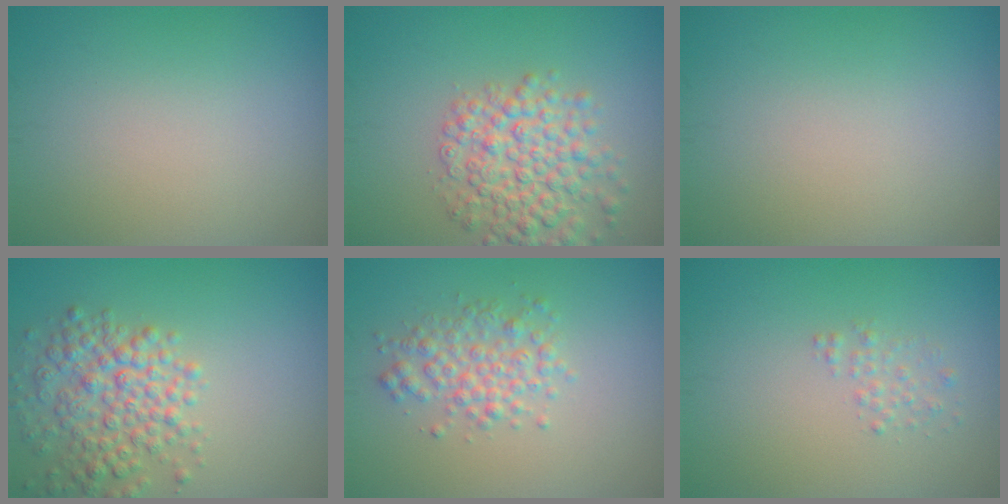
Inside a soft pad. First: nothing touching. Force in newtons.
{"total": 5.7, "press": 5.7, "slide": 0.2}
{"total": 0.0}
{"total": 5.0, "press": 5.0, "slide": 0.2}
{"total": 3.0, "press": 3.0, "slide": 0.1}
{"total": 1.2, "press": 1.2, "slide": 0.0}